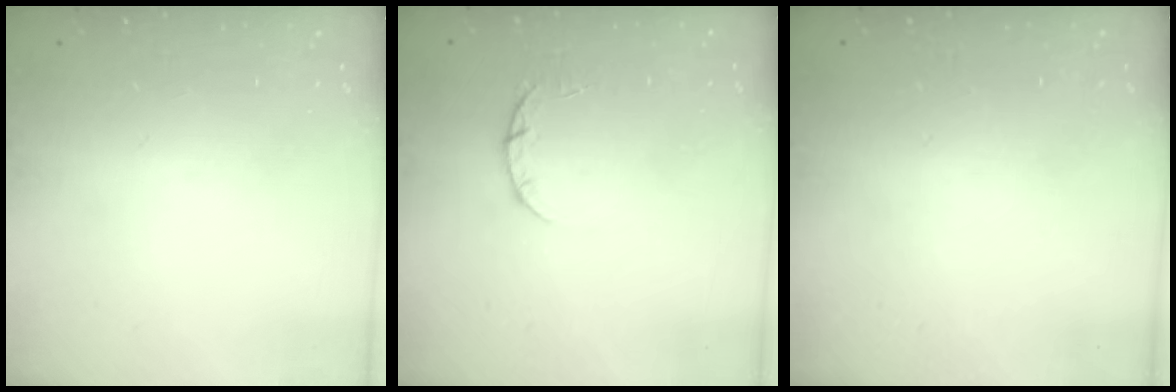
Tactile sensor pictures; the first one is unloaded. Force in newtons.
{"total": 2.3, "press": 2.3, "slide": 0.3}
{"total": 2.6, "press": 2.6, "slide": 0.2}